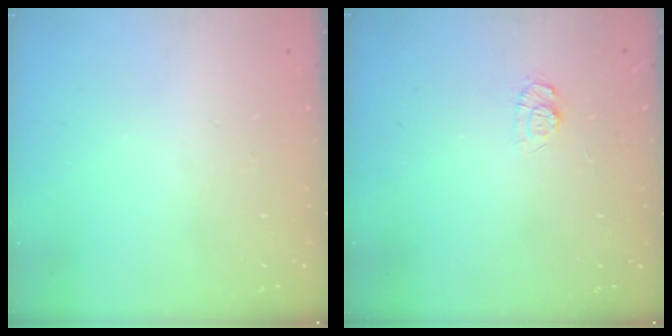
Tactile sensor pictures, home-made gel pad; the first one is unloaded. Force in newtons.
{"total": 6.2, "press": 6.1, "slide": 0.7}